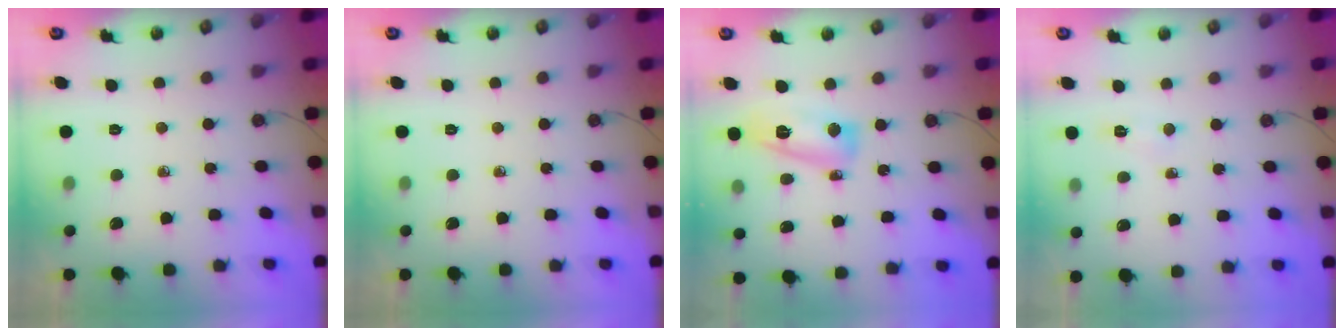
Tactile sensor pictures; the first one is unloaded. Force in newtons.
{"total": 0.0}
{"total": 11.0, "press": 11.0, "slide": 1.2}
{"total": 8.9, "press": 4.3, "slide": 7.8}